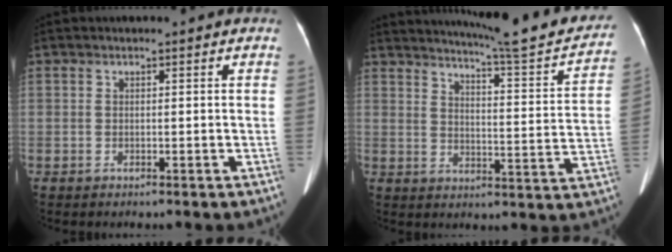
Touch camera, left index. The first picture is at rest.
{"total": 19.9, "force": [18.2, 0.4, 8.1], "torque": [-0.112, -0.057, 0.225]}